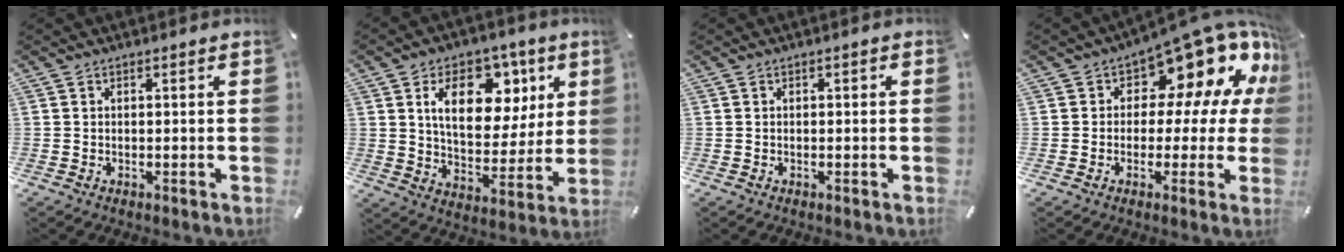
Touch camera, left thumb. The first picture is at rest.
{"total": 17.2, "force": [7.1, 11.1, 11.1], "torque": [-0.167, -0.014, 0.121]}
{"total": 0.0}
{"total": 14.1, "force": [8.6, 7.4, 8.4], "torque": [-0.119, -0.080, 0.145]}